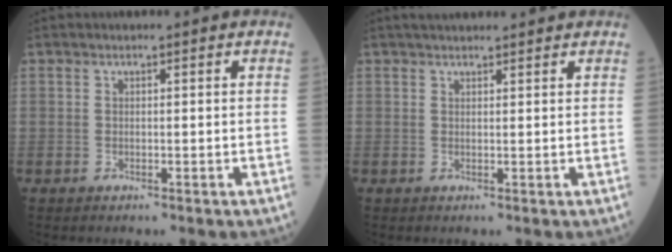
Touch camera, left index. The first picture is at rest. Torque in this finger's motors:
{"motor_torque": [-0.29, -0.62, 0.15, 0.04]}